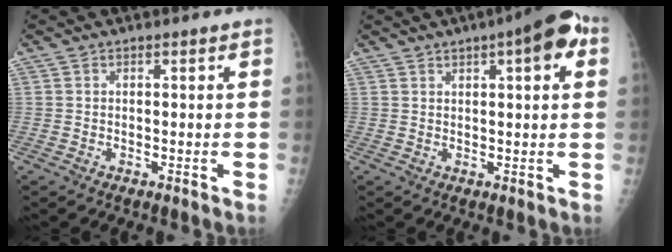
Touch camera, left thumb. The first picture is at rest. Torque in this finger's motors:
{"motor_torque": [1.00, 0.90, 0.69, -0.49, 0.21]}